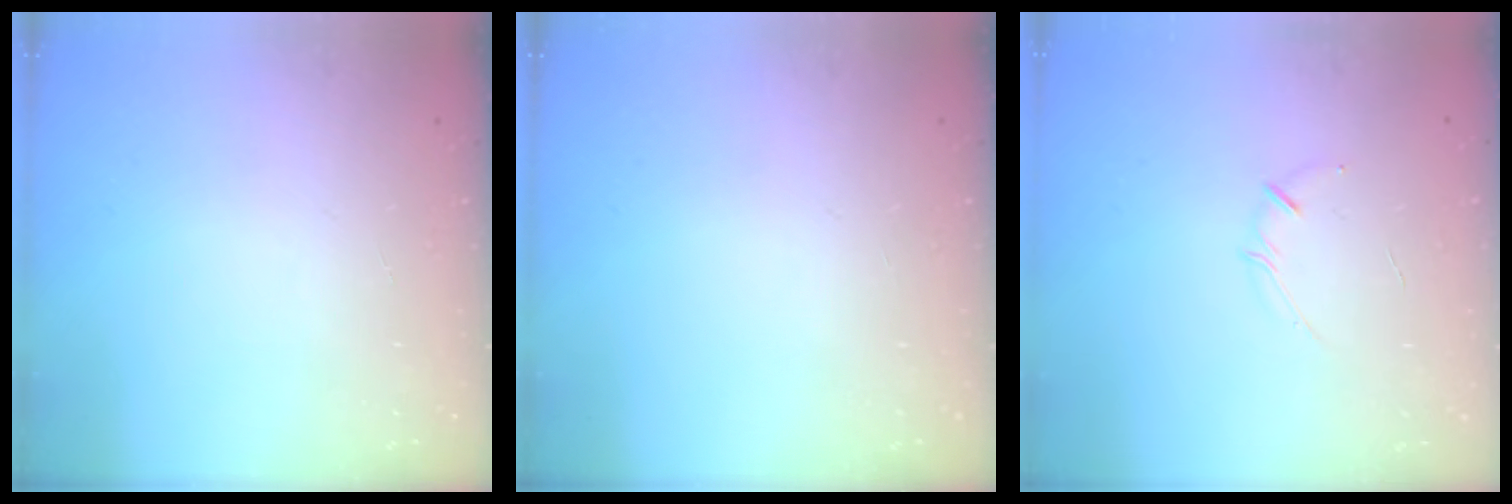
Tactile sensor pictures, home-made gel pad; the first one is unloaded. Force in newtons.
{"total": 0.0}
{"total": 3.3, "press": 3.2, "slide": 0.6}